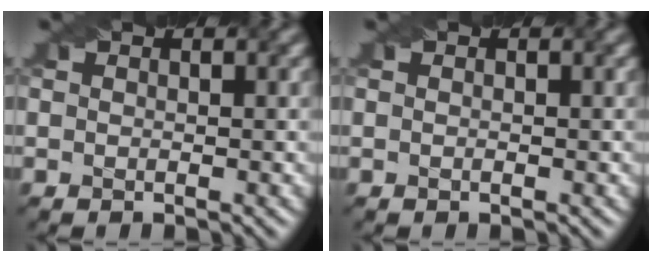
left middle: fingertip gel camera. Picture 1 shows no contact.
{"total": 0.0}